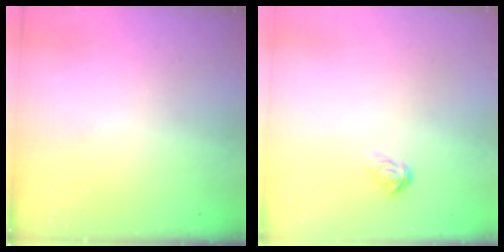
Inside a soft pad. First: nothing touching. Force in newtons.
{"total": 3.7, "press": 3.7, "slide": 0.1}